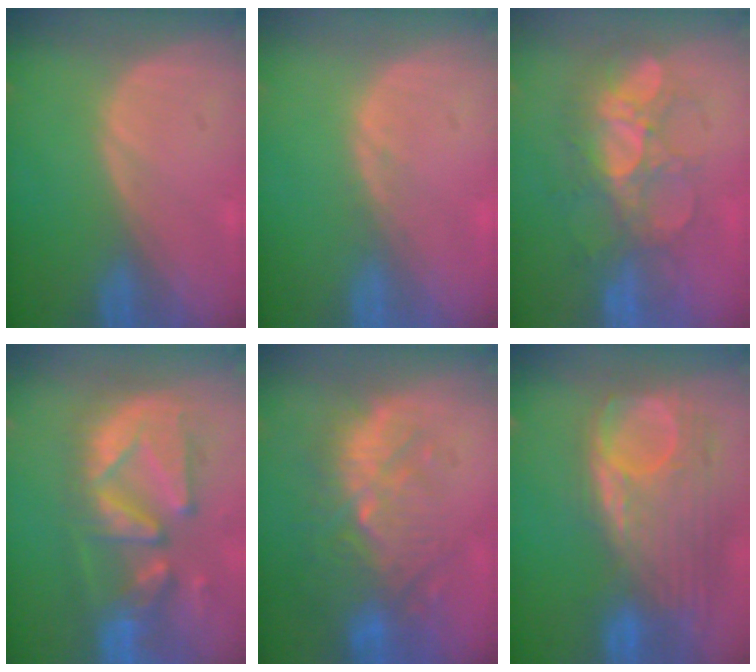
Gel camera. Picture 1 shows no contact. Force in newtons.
{"total": 0.6, "press": 0.6, "slide": 0.1}
{"total": 8.4, "press": 8.1, "slide": 2.2}
{"total": 12.6, "press": 11.1, "slide": 6.0}
{"total": 11.0, "press": 9.8, "slide": 5.0}
{"total": 12.4, "press": 10.5, "slide": 6.5}